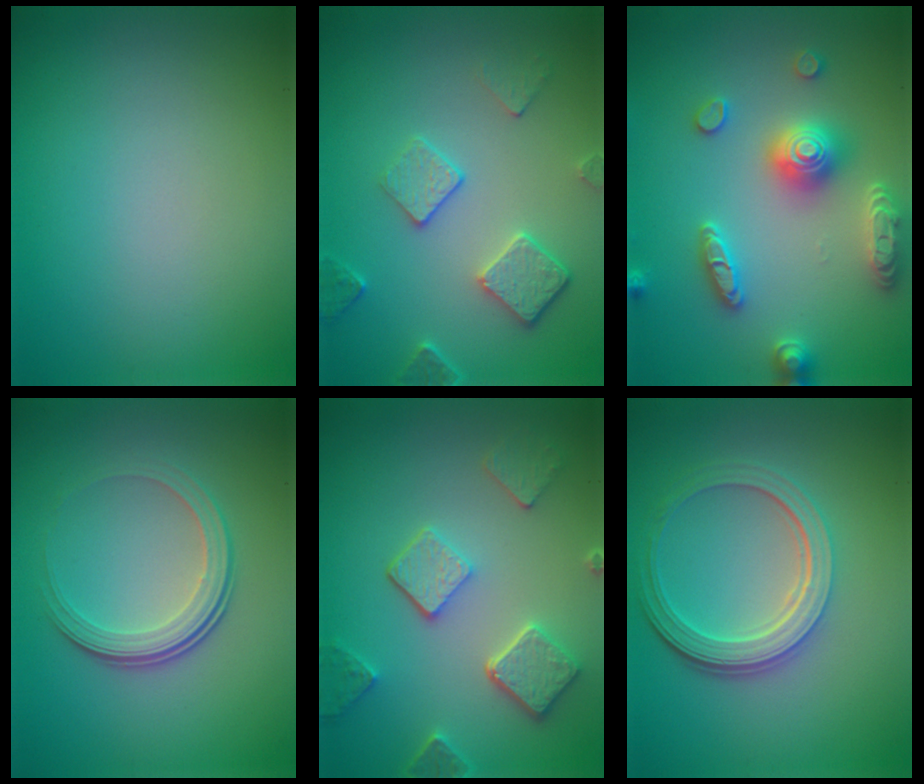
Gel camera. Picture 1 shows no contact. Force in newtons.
{"total": 3.6, "press": 3.0, "slide": 2.0}
{"total": 5.0, "press": 4.9, "slide": 0.9}
{"total": 3.6, "press": 2.5, "slide": 2.6}
{"total": 5.1, "press": 3.9, "slide": 3.3}
{"total": 5.2, "press": 3.8, "slide": 3.5}